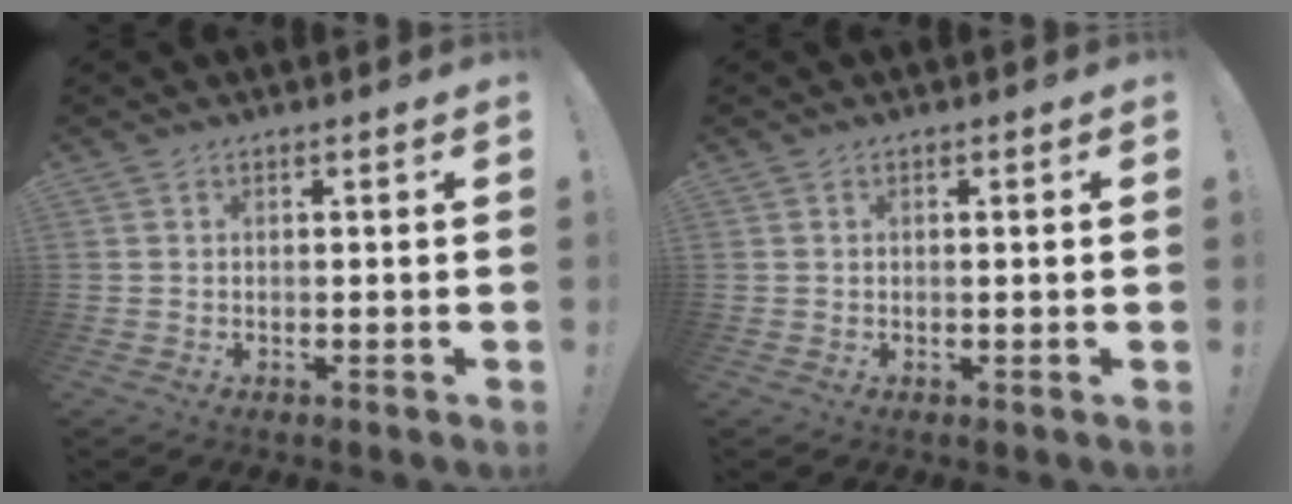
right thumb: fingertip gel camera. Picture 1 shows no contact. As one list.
[{"total": 0.7, "force": [0.1, 0.1, 0.7], "torque": [-0.012, -0.001, 0.002]}]